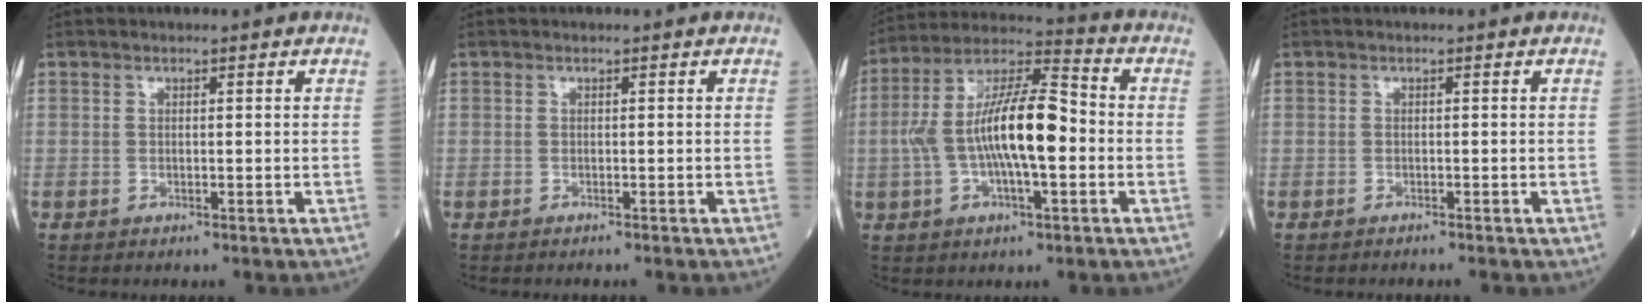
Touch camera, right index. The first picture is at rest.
{"total": 0.7, "force": [-0.6, 0.1, 0.2], "torque": [-0.002, -0.001, -0.012]}
{"total": 15.0, "force": [-1.3, 3.8, 14.4], "torque": [-0.280, 0.025, -0.025]}
{"total": 0.9, "force": [-0.9, 0.0, 0.1], "torque": [-0.005, -0.001, -0.014]}